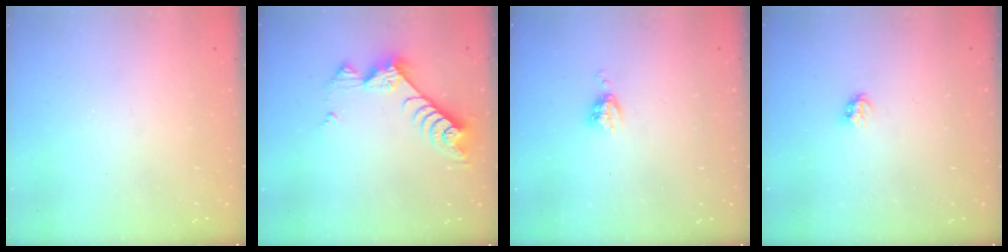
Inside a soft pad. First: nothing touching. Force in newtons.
{"total": 8.4, "press": 8.3, "slide": 0.4}
{"total": 3.9, "press": 3.9, "slide": 0.5}
{"total": 2.7, "press": 2.6, "slide": 0.4}